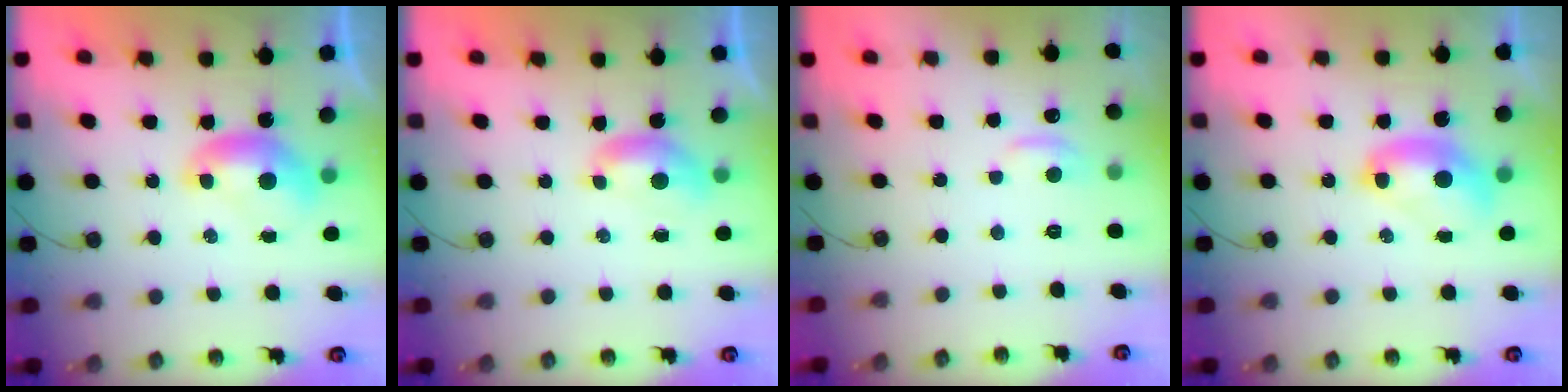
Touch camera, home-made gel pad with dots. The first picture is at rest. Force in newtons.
{"total": 1.7, "press": 1.6, "slide": 0.4}
{"total": 0.9, "press": 0.8, "slide": 0.5}
{"total": 2.5, "press": 2.5, "slide": 0.1}